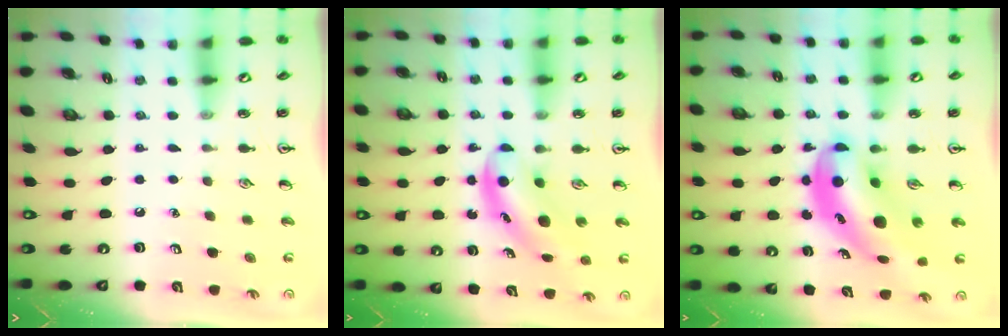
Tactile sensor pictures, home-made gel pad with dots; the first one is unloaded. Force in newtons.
{"total": 5.5, "press": 5.5, "slide": 0.7}
{"total": 8.1, "press": 7.8, "slide": 2.0}